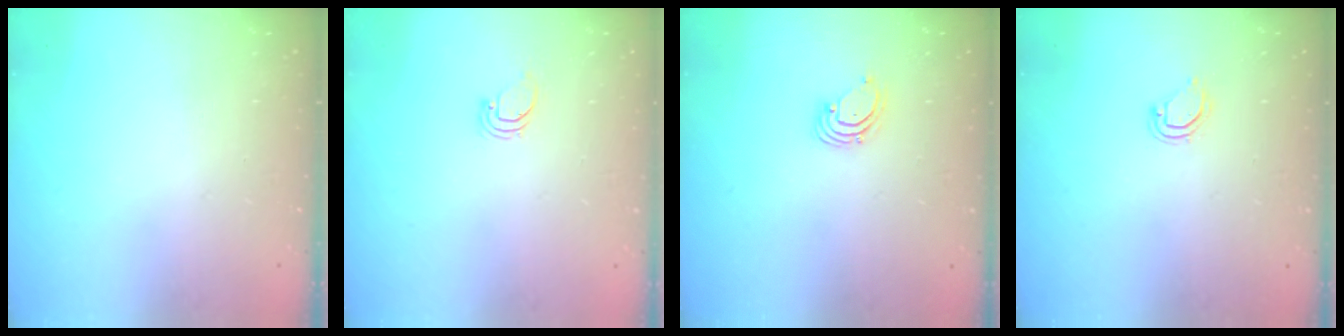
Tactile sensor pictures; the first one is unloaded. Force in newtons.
{"total": 0.9, "press": 0.9, "slide": 0.0}
{"total": 1.6, "press": 1.6, "slide": 0.1}
{"total": 4.7, "press": 4.7, "slide": 0.2}